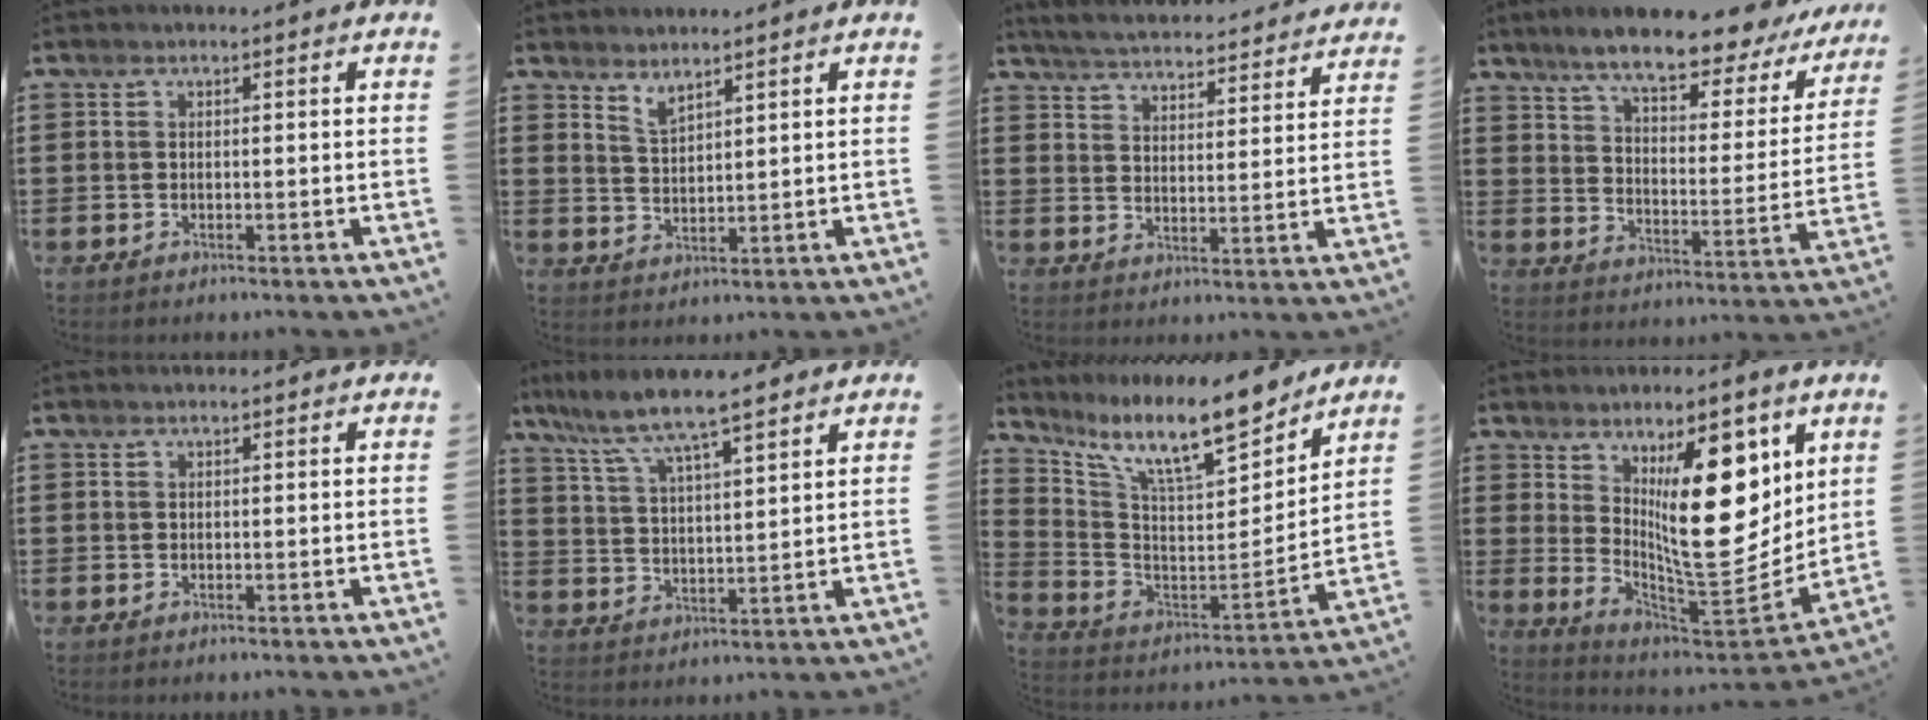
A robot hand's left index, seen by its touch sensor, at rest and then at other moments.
{"total": 3.0, "force": [2.9, 0.4, 0.7], "torque": [-0.020, -0.006, 0.055]}
{"total": 4.5, "force": [4.4, -0.4, 0.5], "torque": [-0.035, -0.037, 0.073]}
{"total": 9.4, "force": [8.1, 0.8, 4.8], "torque": [-0.109, -0.049, 0.130]}
{"total": 0.5, "force": [0.5, 0.0, 0.2], "torque": [-0.005, -0.002, 0.010]}
{"total": 7.1, "force": [6.0, 0.8, 3.7], "torque": [-0.097, -0.029, 0.099]}
{"total": 12.9, "force": [10.3, 2.3, 7.4], "torque": [-0.165, -0.065, 0.175]}
{"total": 17.0, "force": [6.0, 6.6, 14.4], "torque": [-0.208, -0.039, 0.106]}